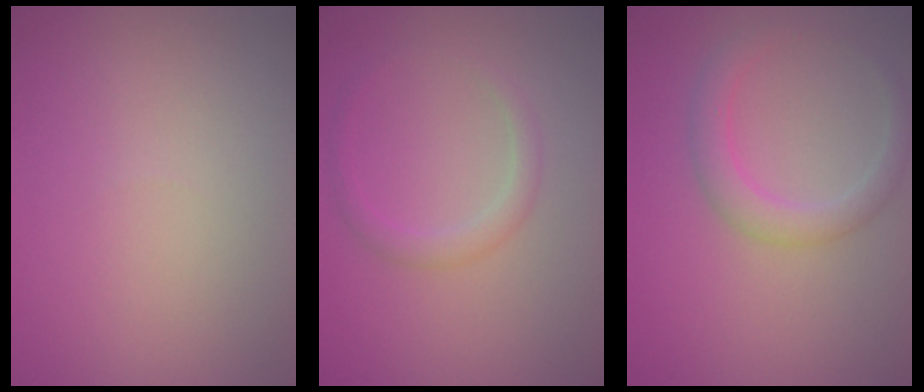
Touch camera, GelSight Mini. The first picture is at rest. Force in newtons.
{"total": 1.6, "press": 1.6, "slide": 0.1}
{"total": 2.7, "press": 2.7, "slide": 0.2}